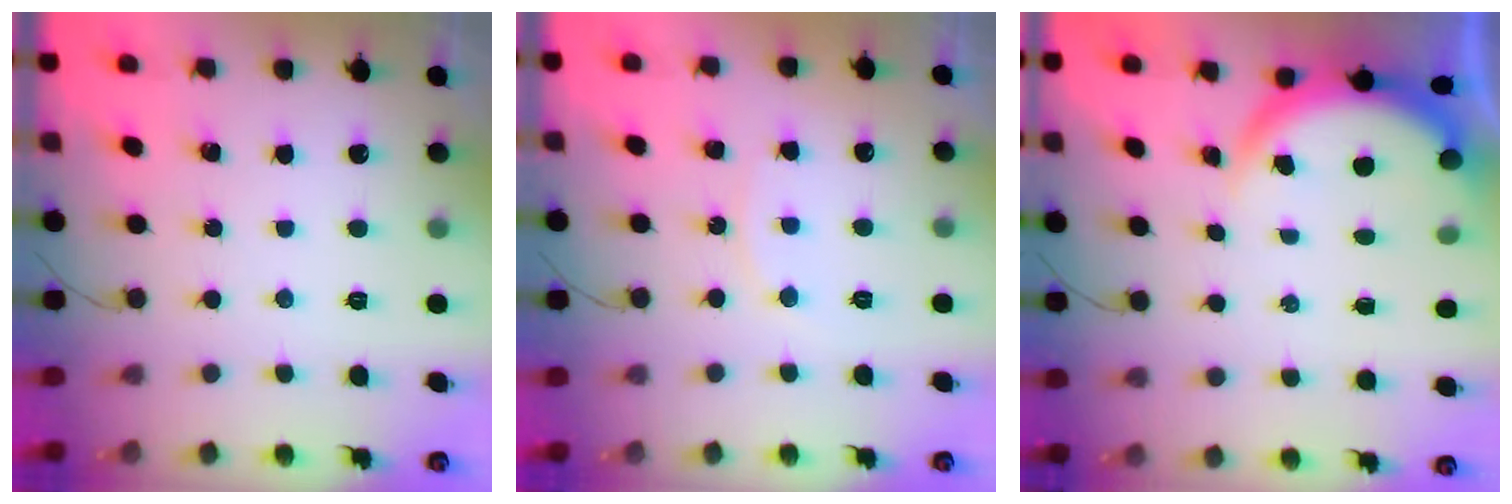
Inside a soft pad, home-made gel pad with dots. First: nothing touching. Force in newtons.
{"total": 5.2, "press": 5.2, "slide": 0.5}
{"total": 4.0, "press": 4.0, "slide": 0.2}